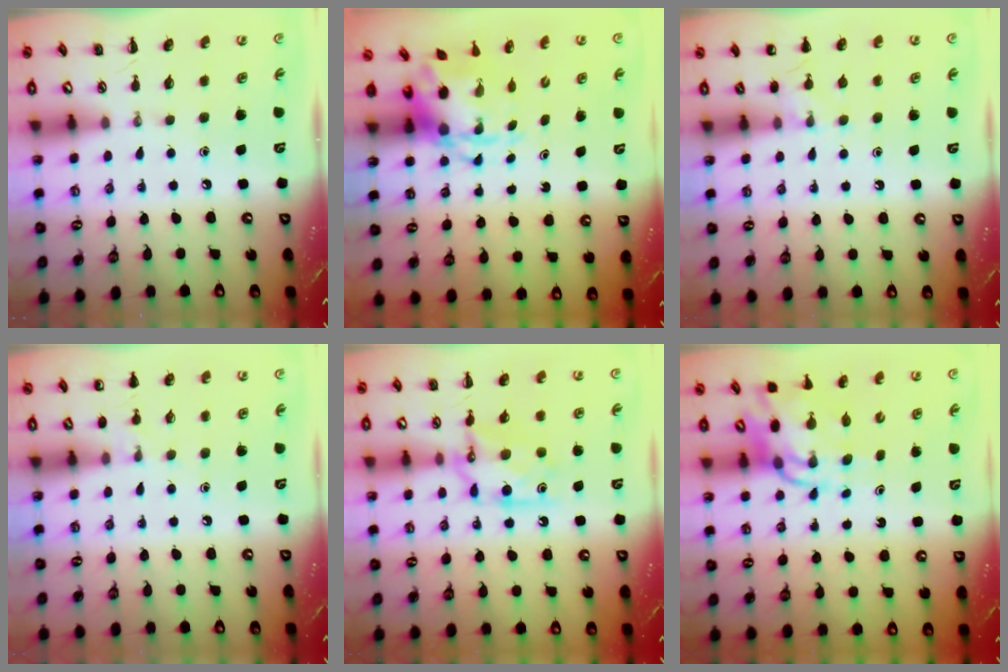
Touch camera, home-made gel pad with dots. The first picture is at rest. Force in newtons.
{"total": 3.7, "press": 3.6, "slide": 0.9}
{"total": 7.3, "press": 7.1, "slide": 1.7}
{"total": 5.2, "press": 4.9, "slide": 1.6}
{"total": 10.7, "press": 10.7, "slide": 0.3}
{"total": 11.2, "press": 10.6, "slide": 3.6}